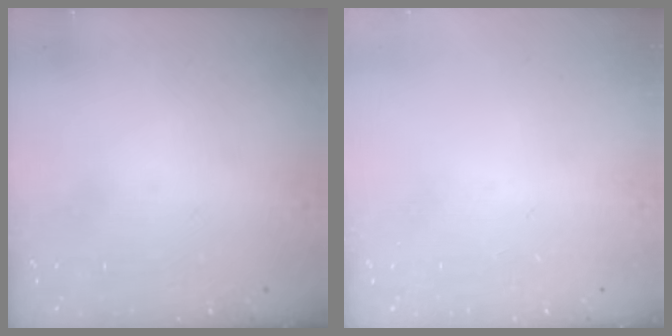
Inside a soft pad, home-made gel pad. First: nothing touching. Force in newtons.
{"total": 0.0}